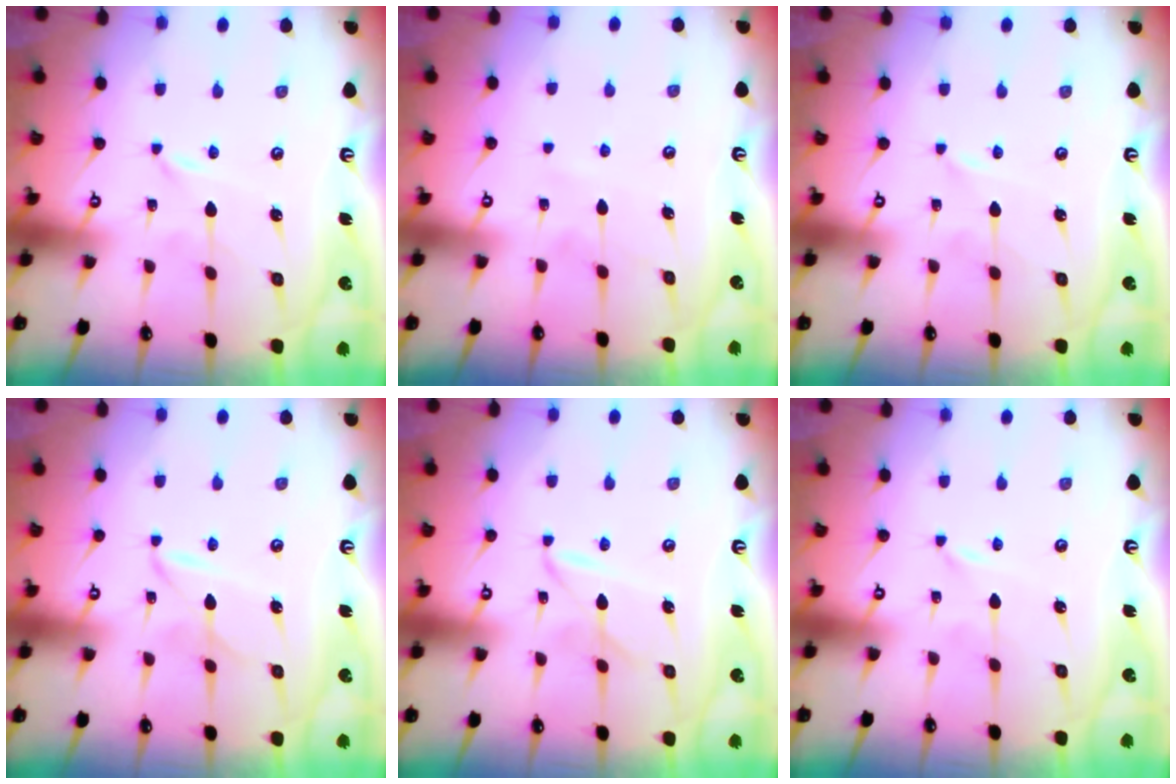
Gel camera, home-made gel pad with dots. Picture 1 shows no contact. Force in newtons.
{"total": 4.7, "press": 4.7, "slide": 0.6}
{"total": 0.8, "press": 0.8, "slide": 0.1}
{"total": 3.5, "press": 3.5, "slide": 0.3}
{"total": 4.1, "press": 4.1, "slide": 0.3}
{"total": 0.0}